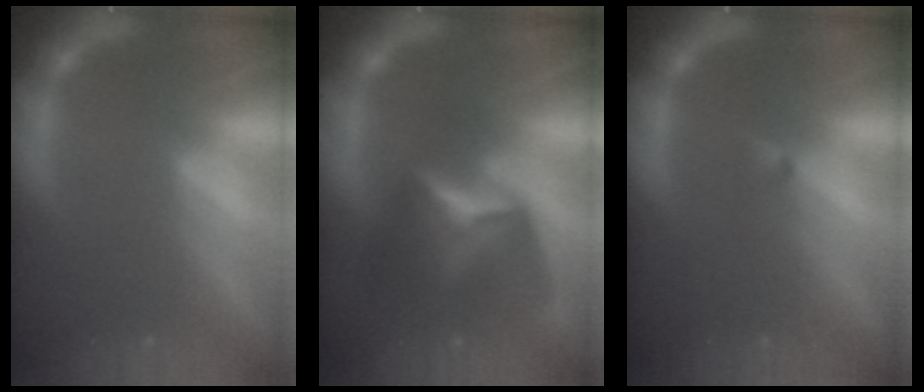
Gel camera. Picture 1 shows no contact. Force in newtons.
{"total": 6.9}
{"total": 0.9}